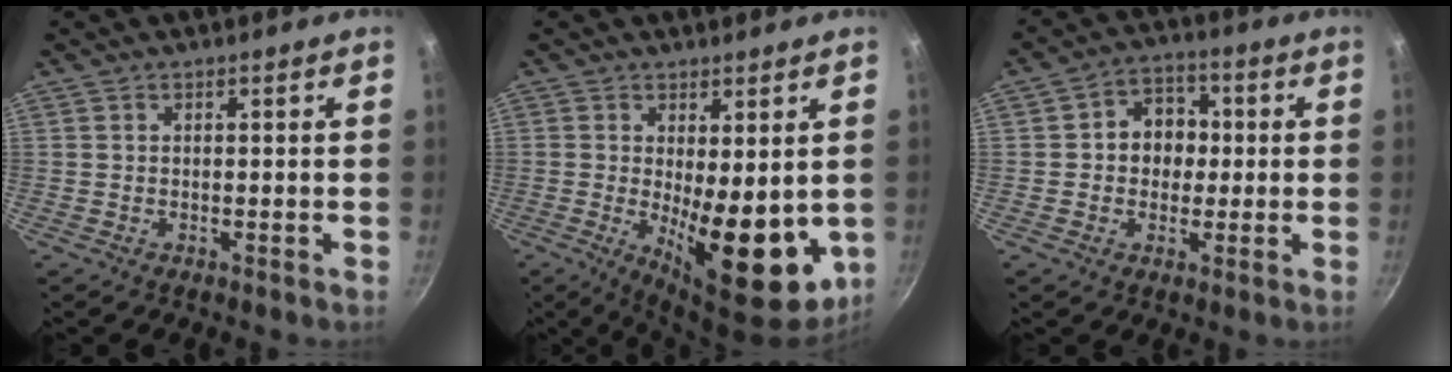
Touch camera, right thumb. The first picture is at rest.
{"total": 14.3, "force": [-1.2, 5.6, 13.1], "torque": [-0.156, -0.020, -0.001]}
{"total": 8.3, "force": [0.4, 6.9, 4.5], "torque": [-0.022, 0.014, -0.005]}